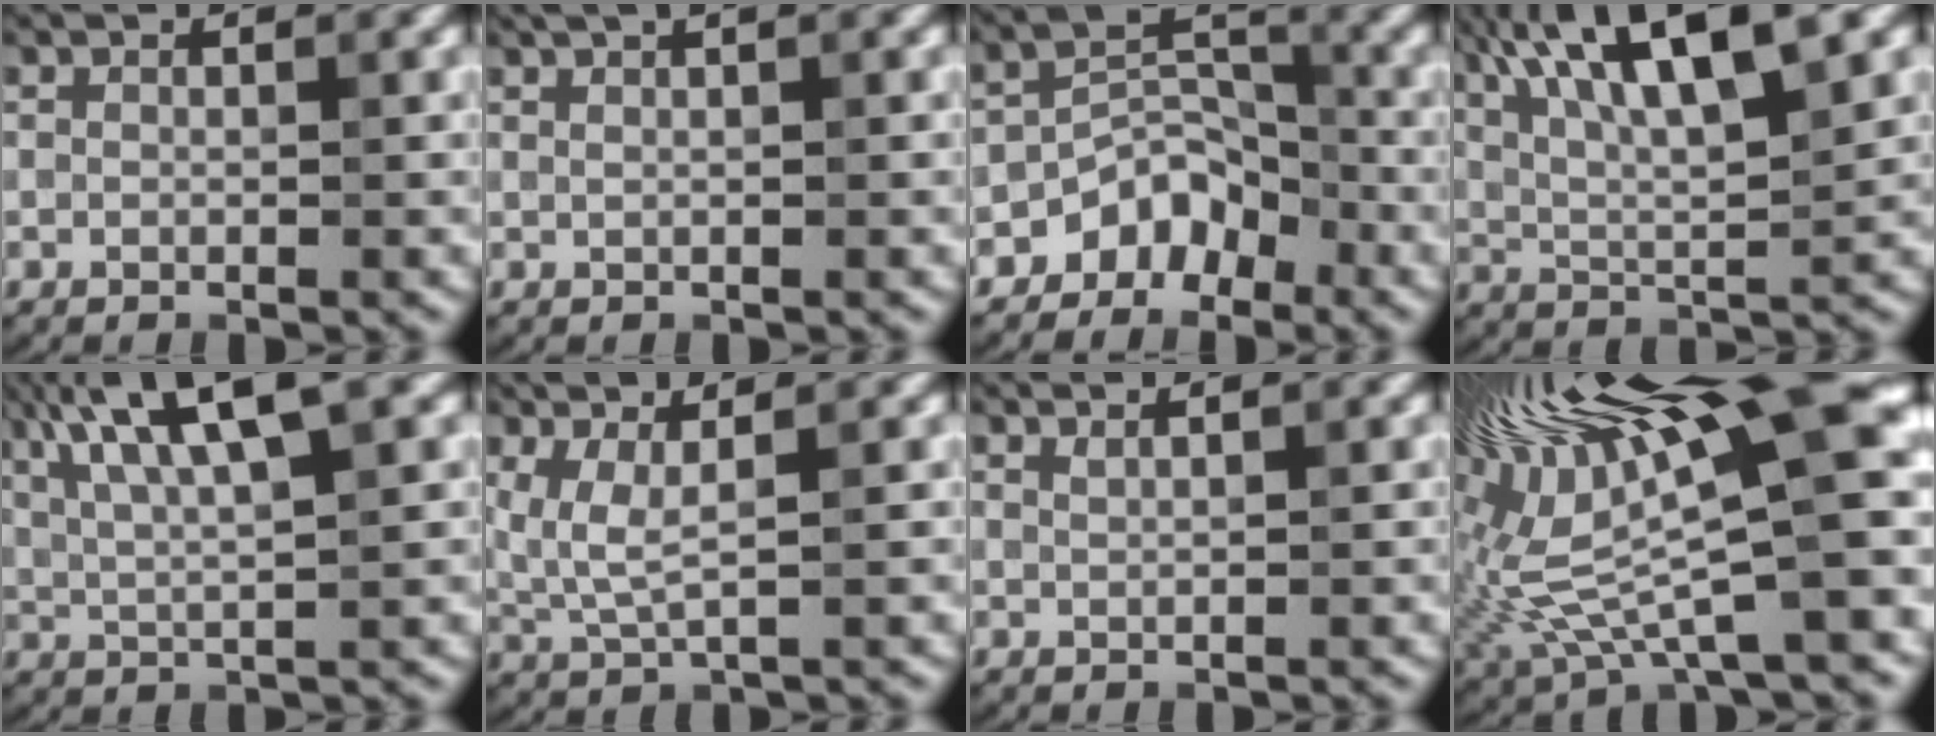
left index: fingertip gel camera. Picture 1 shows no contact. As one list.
[{"total": 3.8, "force": [2.3, 1.5, 2.6], "torque": [-0.017, 0.016, 0.013]}, {"total": 3.9, "force": [-2.7, 2.5, 1.4], "torque": [-0.008, 0.010, -0.050]}, {"total": 11.9, "force": [6.1, 3.3, 9.7], "torque": [-0.158, 0.022, 0.094]}, {"total": 9.7, "force": [4.7, 2.5, 8.1], "torque": [-0.136, 0.023, 0.075]}, {"total": 3.2, "force": [1.1, 0.6, 3.0], "torque": [-0.070, -0.002, 0.028]}, {"total": 1.4, "force": [1.0, 0.4, 0.8], "torque": [-0.005, 0.001, 0.007]}, {"total": 17.6, "force": [5.7, 3.8, 16.2], "torque": [-0.307, -0.004, 0.110]}]